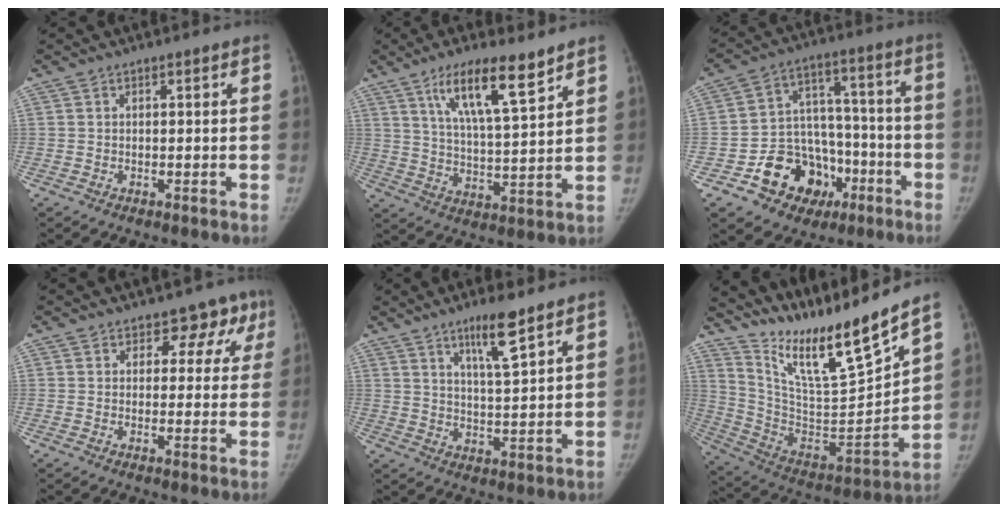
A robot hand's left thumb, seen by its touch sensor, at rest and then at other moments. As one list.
[{"total": 12.5, "force": [7.8, 2.7, 9.5], "torque": [-0.153, -0.038, 0.140]}, {"total": 17.2, "force": [-7.9, 13.2, 7.8], "torque": [-0.075, 0.078, -0.117]}, {"total": 5.9, "force": [3.4, 4.5, 1.9], "torque": [0.022, -0.010, 0.024]}, {"total": 7.8, "force": [5.1, 0.9, 5.8], "torque": [-0.098, -0.034, 0.093]}, {"total": 20.4, "force": [17.0, 1.3, 11.2], "torque": [-0.158, -0.113, 0.312]}]